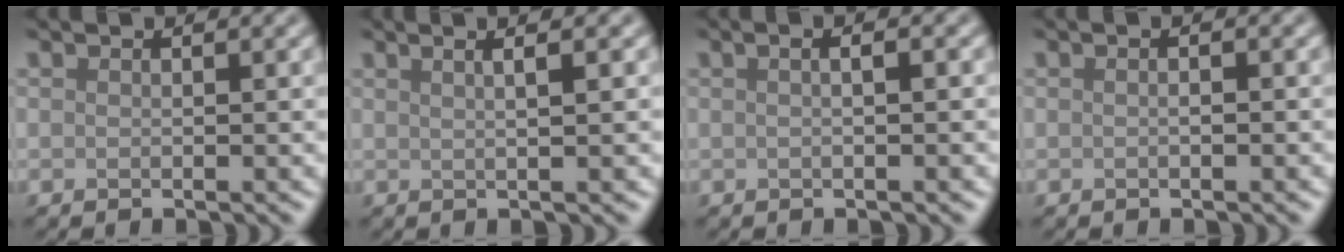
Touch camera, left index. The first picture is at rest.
{"total": 3.9, "force": [1.5, 1.6, 3.2], "torque": [-0.021, 0.023, -0.014]}
{"total": 3.5, "force": [0.9, 1.7, 3.0], "torque": [-0.006, 0.014, -0.013]}
{"total": 1.0, "force": [0.2, 0.4, 0.9], "torque": [-0.004, -0.010, -0.002]}